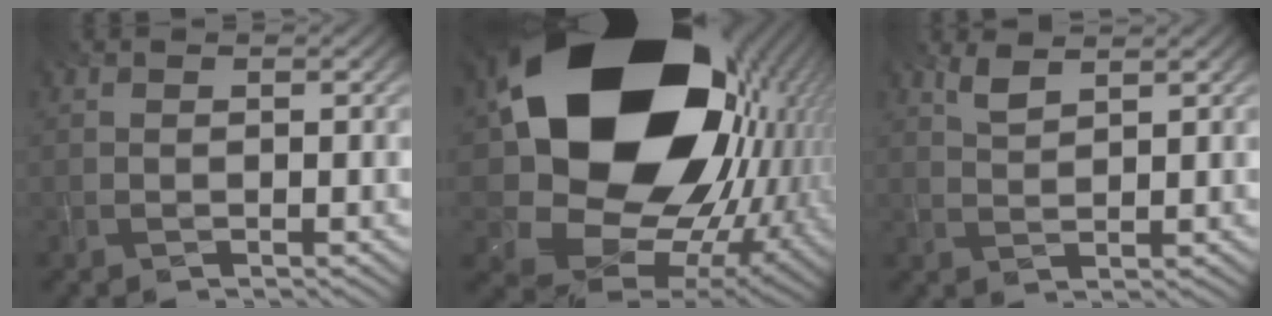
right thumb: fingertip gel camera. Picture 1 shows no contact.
{"total": 22.6, "force": [4.3, 17.1, 14.1], "torque": [-0.310, -0.061, 0.124]}
{"total": 2.4, "force": [1.8, 0.6, 1.4], "torque": [-0.039, 0.002, 0.041]}